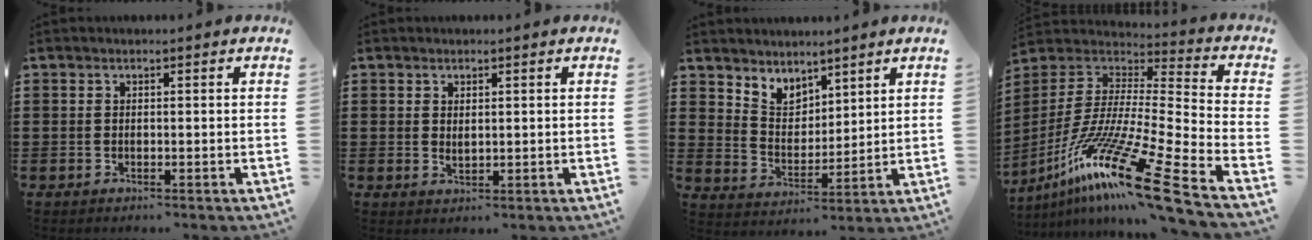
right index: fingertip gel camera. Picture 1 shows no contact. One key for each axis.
{"total": 1.2, "fx": 0.7, "fy": 0.7, "fz": 0.7, "tx": -0.015, "ty": 0.005, "tz": 0.013}
{"total": 4.5, "fx": 4.0, "fy": 2.1, "fz": -0.4, "tx": -0.015, "ty": -0.016, "tz": 0.074}
{"total": 19.9, "fx": -13.5, "fy": 1.4, "fz": 14.6, "tx": -0.289, "ty": 0.023, "tz": -0.245}